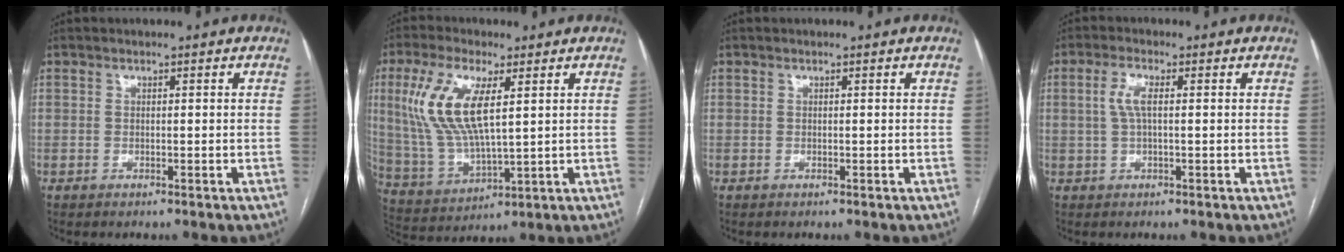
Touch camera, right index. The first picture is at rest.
{"total": 12.7, "force": [3.7, 3.9, 11.5], "torque": [-0.264, 0.002, 0.081]}
{"total": 0.0}
{"total": 3.5, "force": [0.6, 0.9, 3.3], "torque": [-0.072, 0.008, 0.012]}